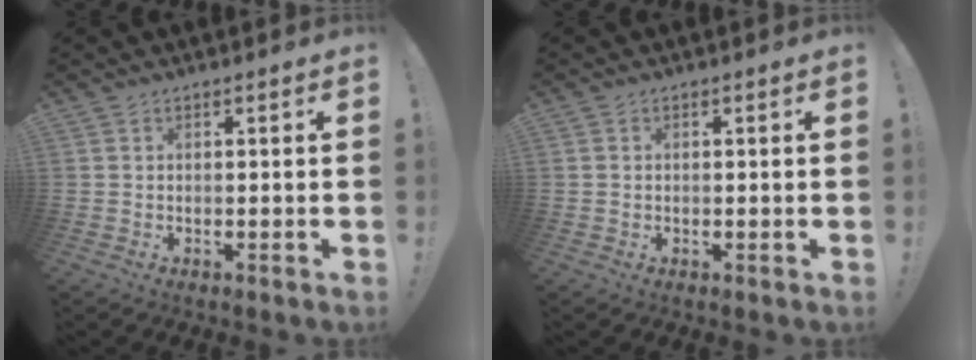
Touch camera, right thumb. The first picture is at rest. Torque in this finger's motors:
{"motor_torque": [-0.32, 0.02, -0.14, 0.37, -0.10]}